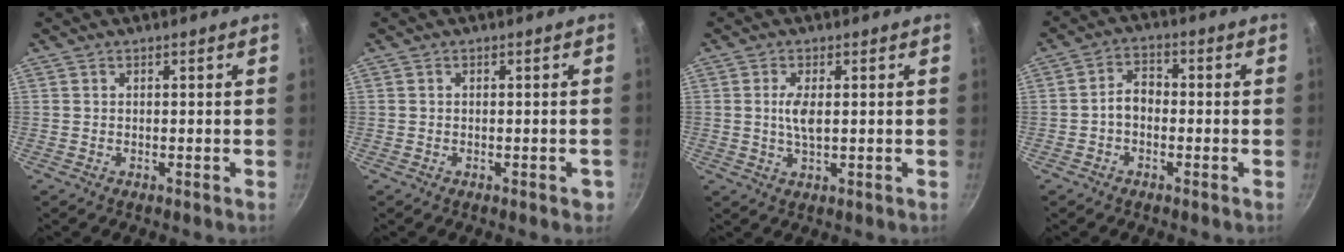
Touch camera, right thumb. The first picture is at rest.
{"total": 1.5, "force": [-0.6, 0.8, 1.1], "torque": [-0.003, 0.009, -0.006]}
{"total": 4.0, "force": [0.5, 1.6, 3.7], "torque": [-0.075, 0.000, 0.009]}
{"total": 4.4, "force": [-1.1, 3.1, 3.0], "torque": [-0.038, 0.023, -0.028]}